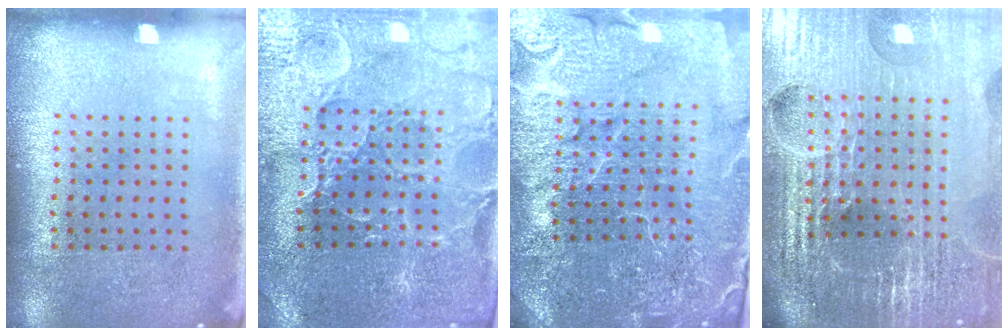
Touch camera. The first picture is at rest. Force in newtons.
{"total": 3.3, "press": 3.2, "slide": 0.5}
{"total": 5.5, "press": 5.1, "slide": 2.1}
{"total": 6.7, "press": 5.9, "slide": 3.3}